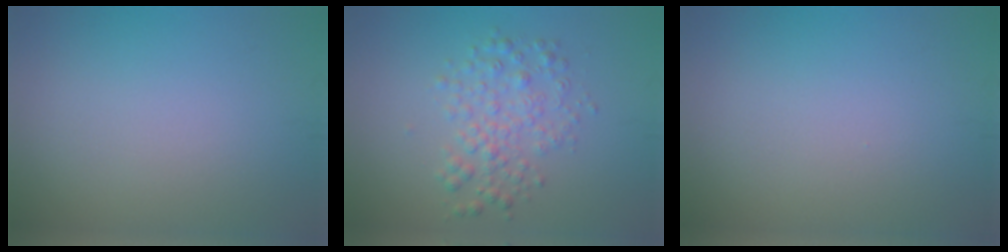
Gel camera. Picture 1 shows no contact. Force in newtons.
{"total": 3.1, "press": 3.1, "slide": 0.0}
{"total": 0.0}